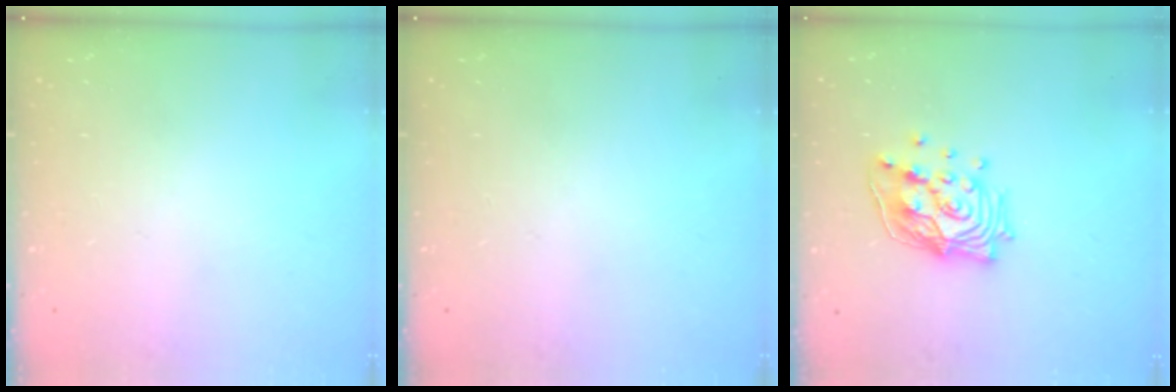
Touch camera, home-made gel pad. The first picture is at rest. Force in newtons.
{"total": 0.0}
{"total": 17.0, "press": 16.1, "slide": 5.5}